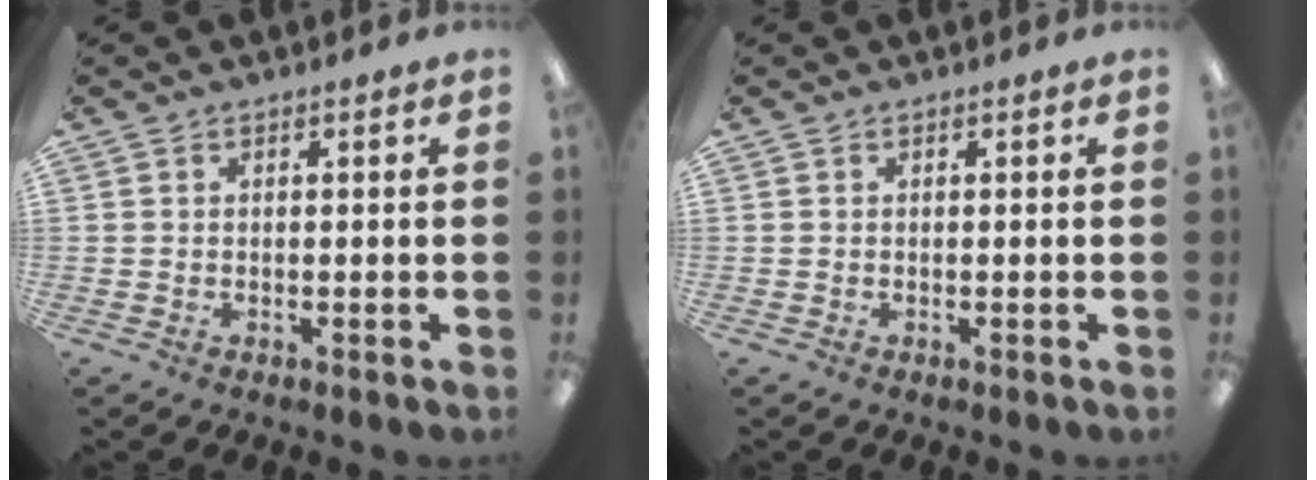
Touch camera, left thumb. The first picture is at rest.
{"total": 0.0}